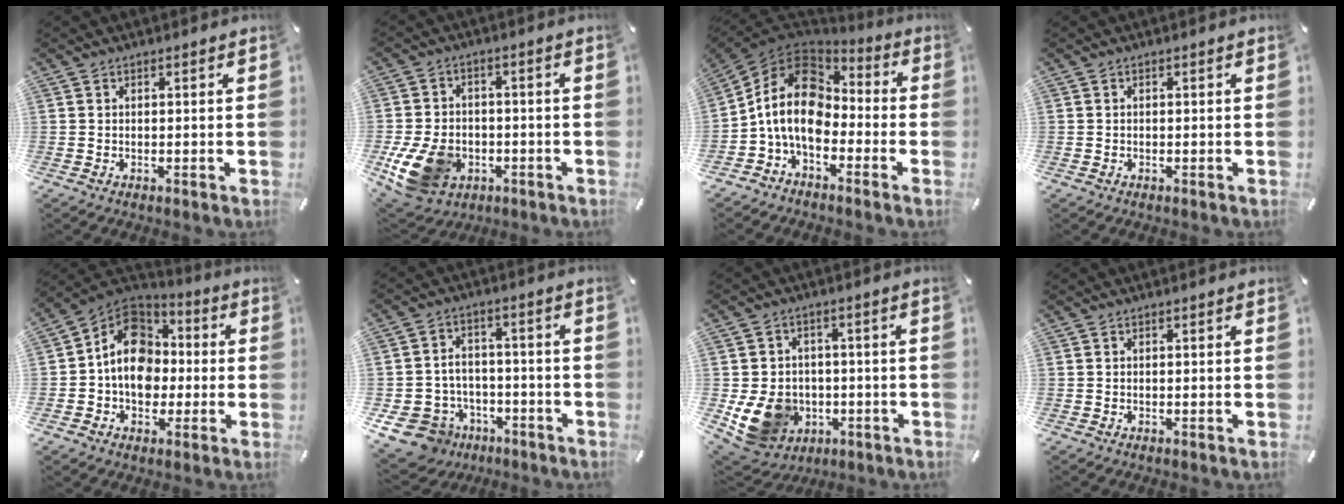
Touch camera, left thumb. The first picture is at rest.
{"total": 13.9, "force": [-4.6, 10.4, 8.0], "torque": [-0.163, 0.020, -0.077]}
{"total": 14.7, "force": [-2.5, 10.7, 9.7], "torque": [-0.224, 0.024, -0.052]}
{"total": 0.0}
{"total": 13.8, "force": [-1.2, 11.6, 7.5], "torque": [-0.138, 0.019, -0.020]}
{"total": 11.0, "force": [-5.9, 8.7, 3.2], "torque": [-0.083, 0.040, -0.102]}
{"total": 12.5, "force": [-2.9, 10.7, 5.8], "torque": [-0.129, 0.014, -0.042]}
{"total": 0.0}